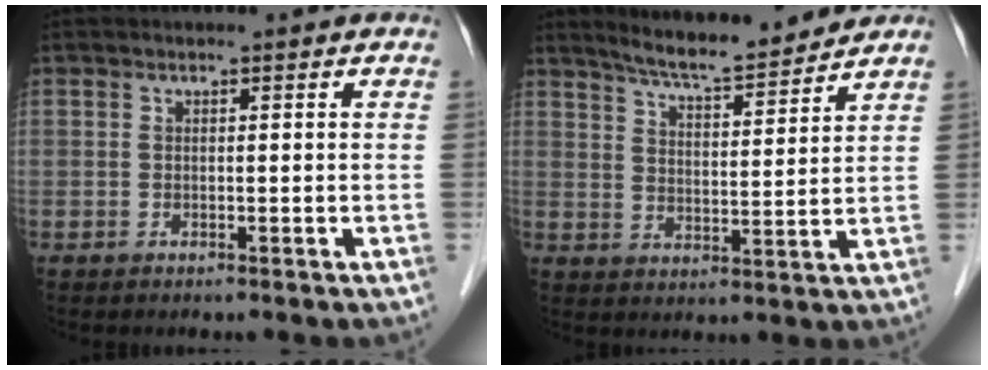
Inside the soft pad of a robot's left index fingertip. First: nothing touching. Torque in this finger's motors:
{"motor_torque": [-0.05, -0.38, 0.18, 0.05]}